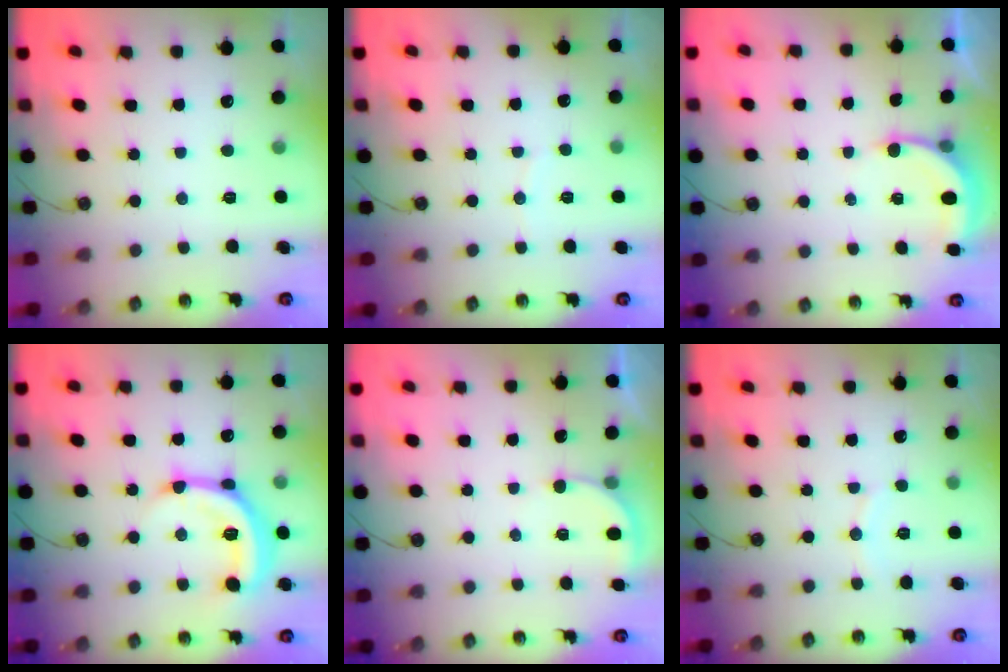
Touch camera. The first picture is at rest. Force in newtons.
{"total": 2.2, "press": 2.2, "slide": 0.2}
{"total": 5.0, "press": 4.9, "slide": 0.3}
{"total": 16.3, "press": 16.3, "slide": 0.1}
{"total": 3.4, "press": 3.4, "slide": 0.3}
{"total": 5.2, "press": 5.2, "slide": 0.1}